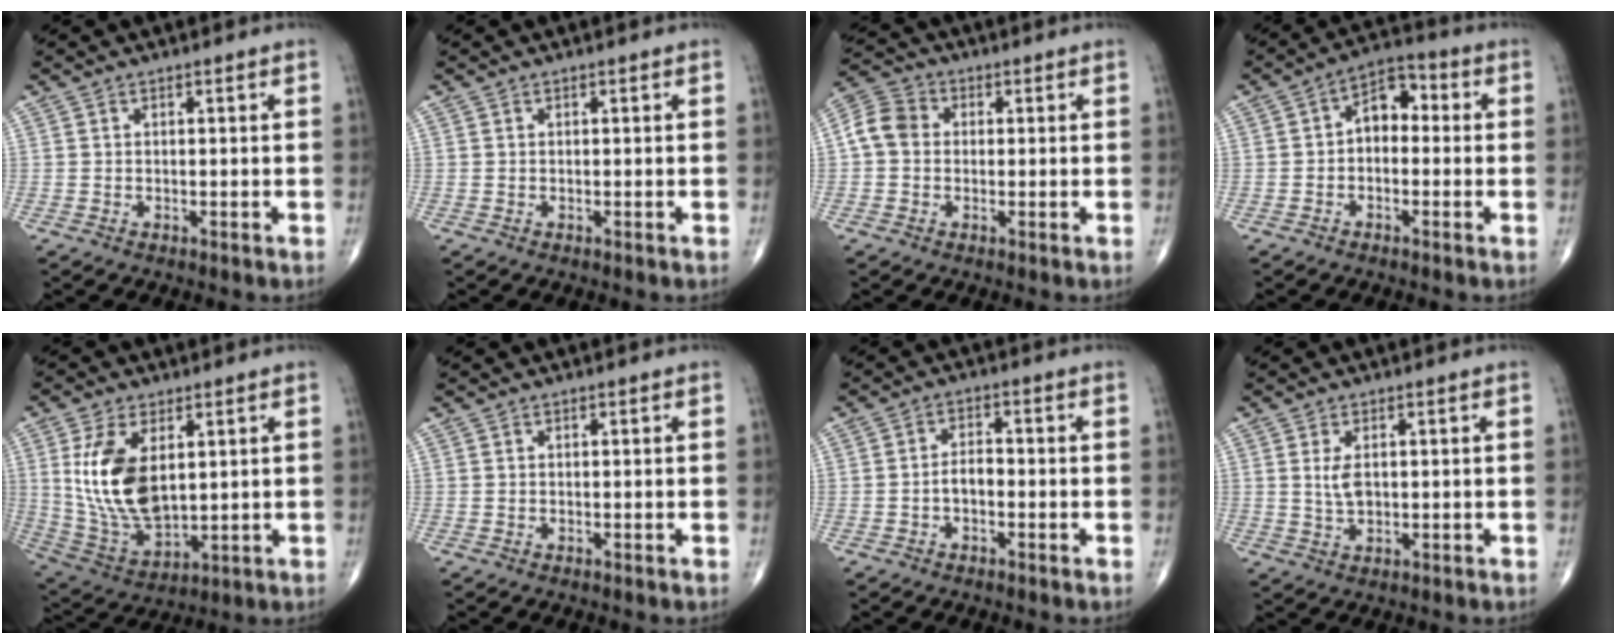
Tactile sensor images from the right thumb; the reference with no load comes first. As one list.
[{"total": 0.0}, {"total": 6.4, "force": [0.1, 5.4, 3.5], "torque": [-0.059, 0.021, -0.011]}, {"total": 6.9, "force": [0.0, 4.6, 5.2], "torque": [-0.055, 0.029, -0.016]}, {"total": 15.0, "force": [3.2, 8.1, 12.2], "torque": [-0.231, -0.019, 0.080]}, {"total": 0.0}, {"total": 3.3, "force": [-1.1, 1.9, 2.4], "torque": [-0.036, 0.016, -0.023]}, {"total": 3.4, "force": [0.7, 1.8, 2.8], "torque": [-0.054, -0.008, 0.017]}]